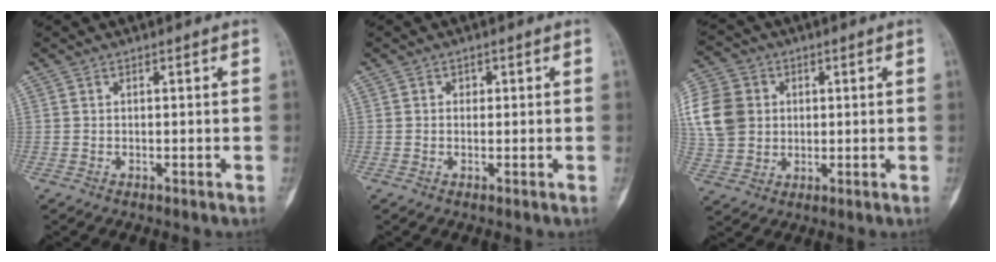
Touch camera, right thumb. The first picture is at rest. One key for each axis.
{"total": 0.9, "fx": 0.2, "fy": 0.8, "fz": 0.3, "tx": 0.003, "ty": 0.001, "tz": 0.001}
{"total": 15.9, "fx": 2.6, "fy": 13.5, "fz": 8.1, "tx": -0.181, "ty": 0.018, "tz": 0.054}